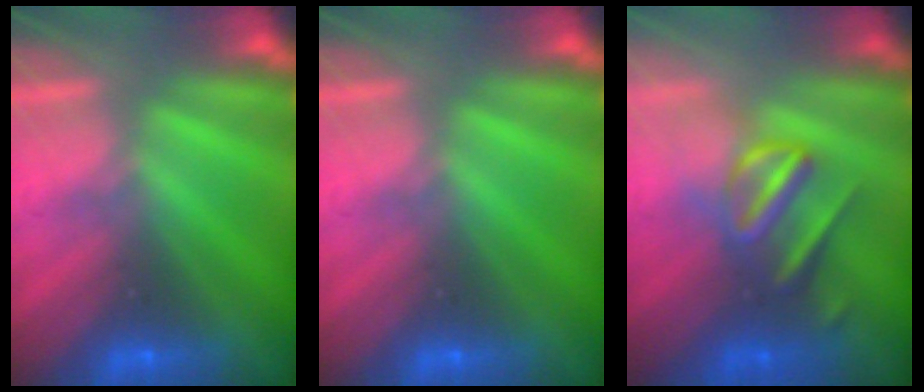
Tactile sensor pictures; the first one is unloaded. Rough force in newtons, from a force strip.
{"total": 0.0}
{"total": 3.0}